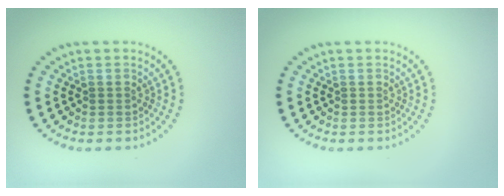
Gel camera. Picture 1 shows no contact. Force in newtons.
{"total": 0.0}